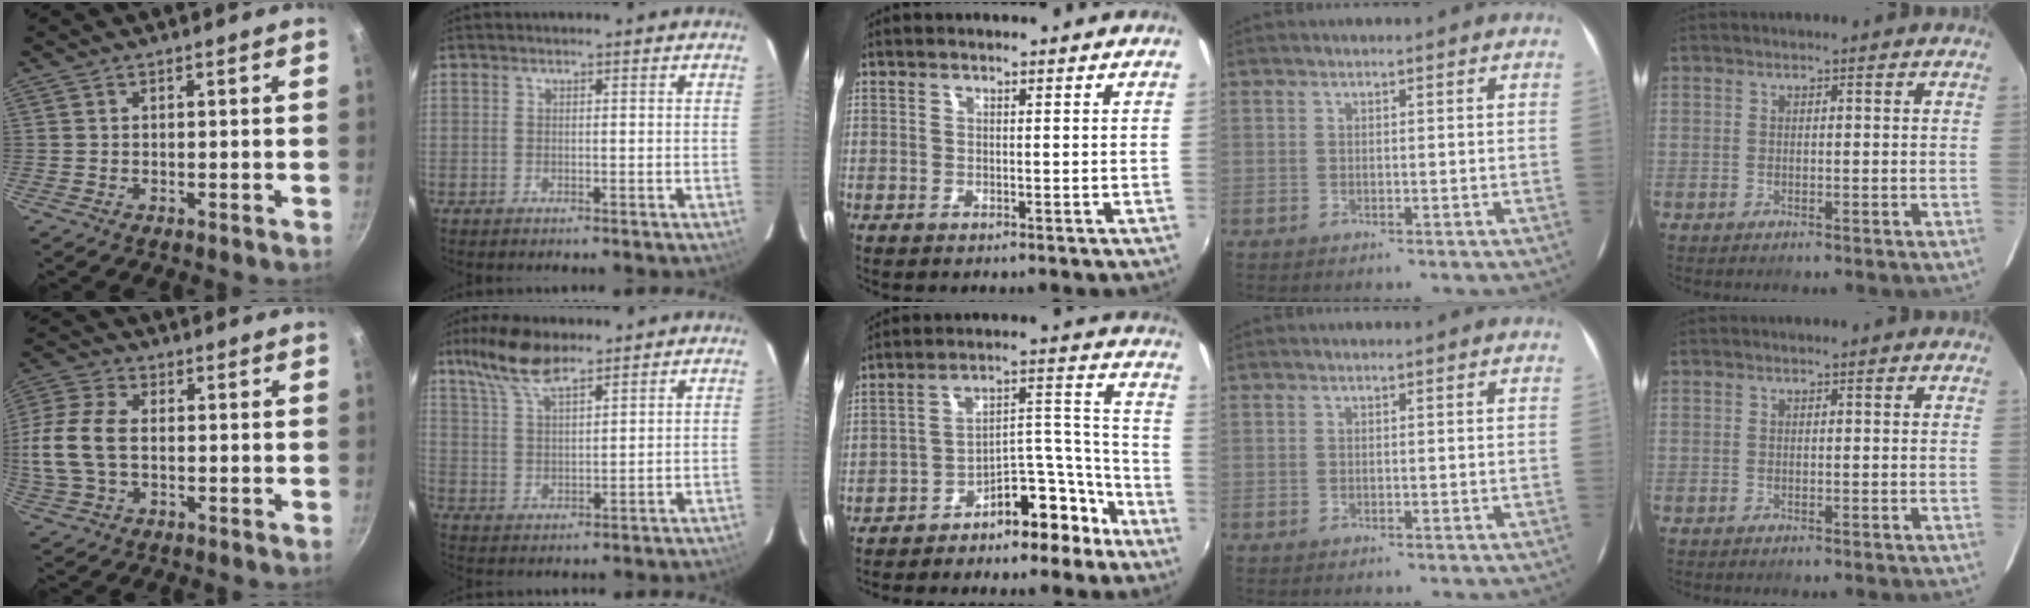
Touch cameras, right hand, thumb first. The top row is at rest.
{"thumb": {"total": 12.3, "force": [-0.2, 7.6, 9.7], "torque": [-0.204, 0.021, -0.016]}, "index": {"total": 9.4, "force": [6.9, 2.8, 5.7], "torque": [-0.114, 0.017, 0.134]}, "middle": {"total": 13.2, "force": [-10.6, 5.3, 6.0], "torque": [-0.083, 0.069, -0.152]}}